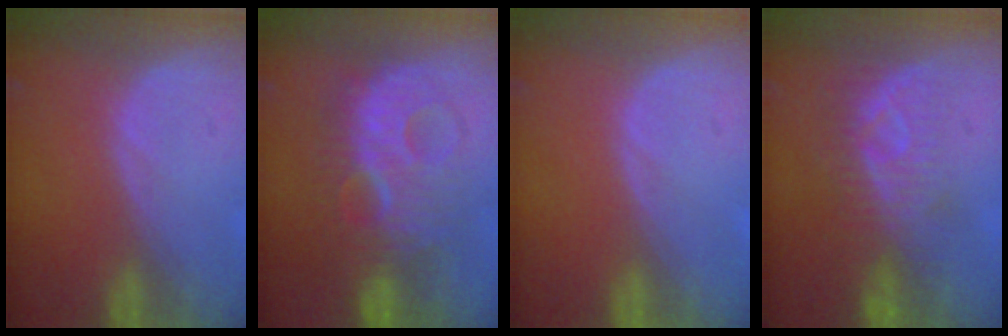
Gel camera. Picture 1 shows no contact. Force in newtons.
{"total": 10.1, "press": 10.1, "slide": 0.3}
{"total": 0.0}
{"total": 8.2, "press": 7.6, "slide": 3.1}